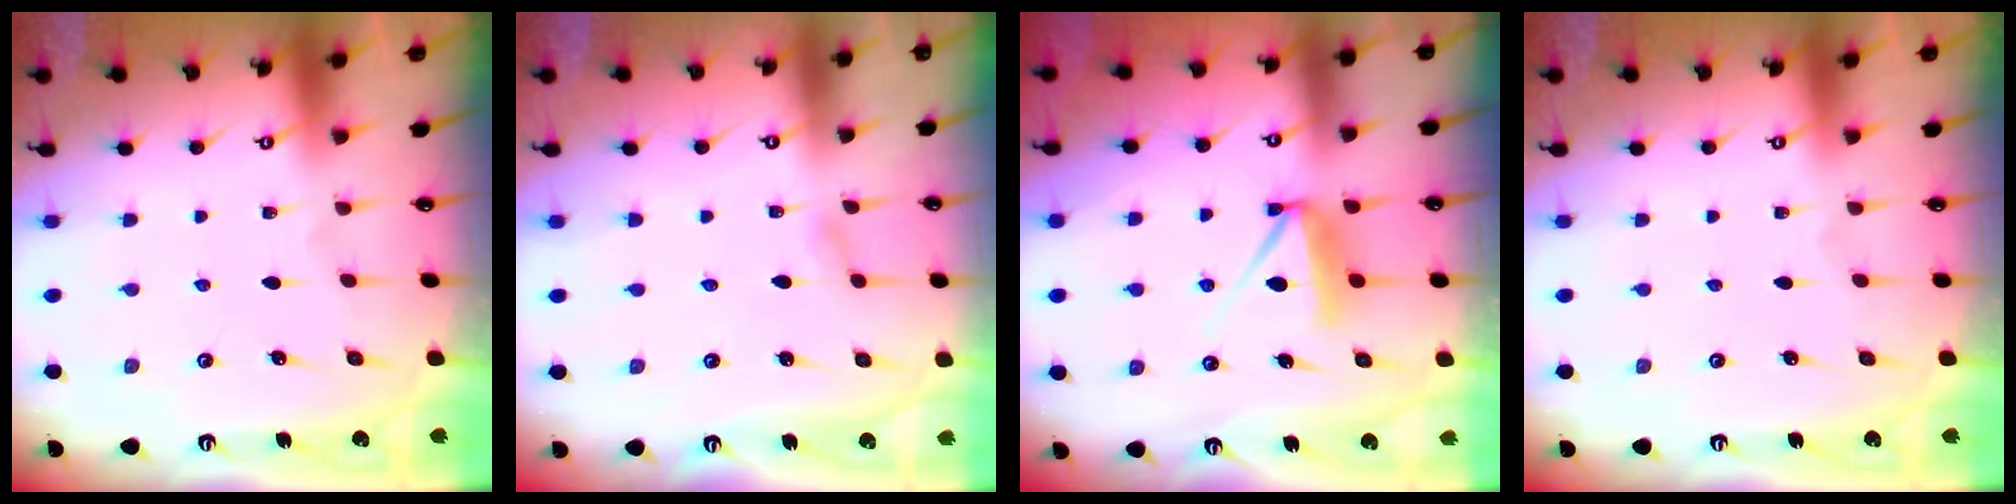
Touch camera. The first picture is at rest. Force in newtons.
{"total": 2.1, "press": 2.1, "slide": 0.3}
{"total": 9.5, "press": 9.4, "slide": 0.9}
{"total": 0.0}